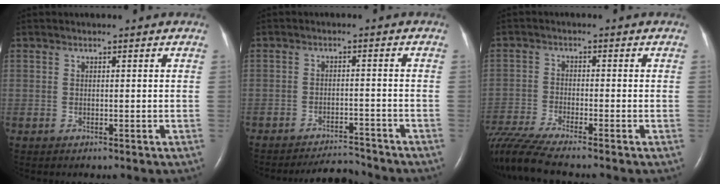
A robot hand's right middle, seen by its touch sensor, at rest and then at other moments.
{"total": 4.9, "force": [-4.9, 0.0, 0.0], "torque": [-0.004, -0.005, -0.080]}
{"total": 9.1, "force": [-8.1, -1.1, 3.9], "torque": [-0.077, -0.020, -0.147]}